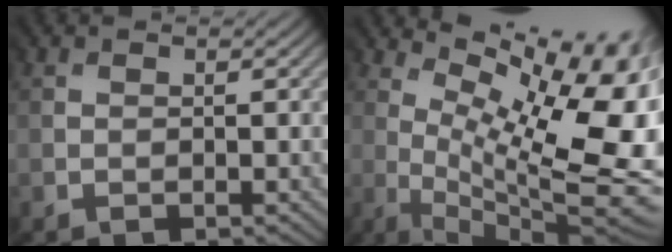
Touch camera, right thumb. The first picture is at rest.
{"total": 15.2, "force": [4.2, 5.0, 13.8], "torque": [-0.196, 0.014, 0.093]}